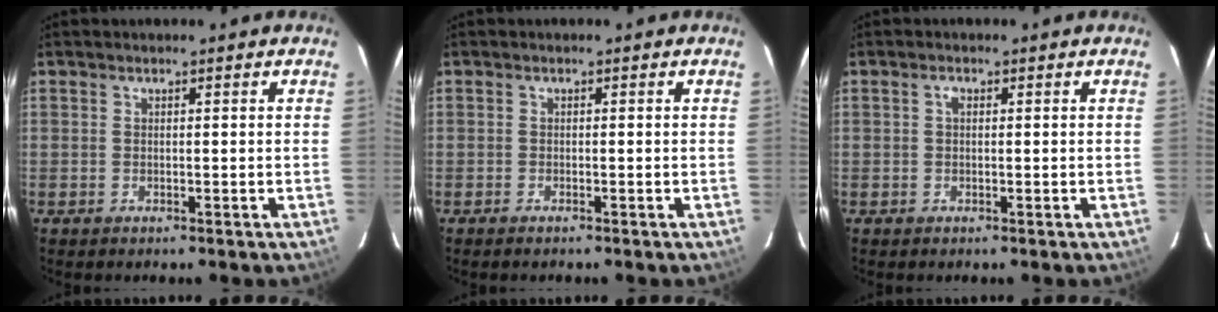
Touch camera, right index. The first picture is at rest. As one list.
[{"total": 0.7, "force": [-0.7, 0.2, 0.3], "torque": [-0.007, -0.002, -0.014]}, {"total": 1.0, "force": [0.2, 0.6, 0.7], "torque": [-0.014, 0.005, 0.001]}]